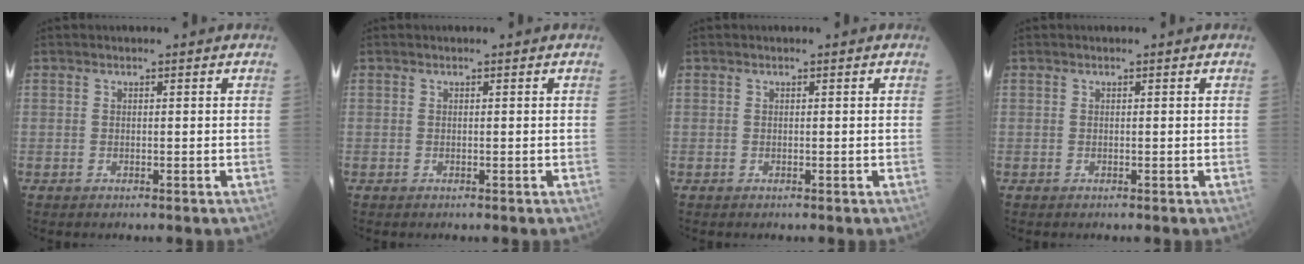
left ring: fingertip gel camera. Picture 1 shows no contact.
{"total": 0.0}
{"total": 0.0}
{"total": 0.0}